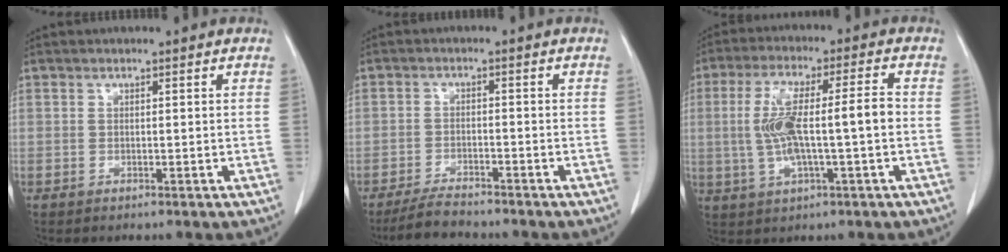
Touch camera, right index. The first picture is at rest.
{"total": 4.6, "force": [-4.2, 0.9, 1.4], "torque": [-0.029, -0.013, -0.077]}
{"total": 11.0, "force": [-0.5, 1.6, 10.8], "torque": [-0.214, 0.019, -0.007]}